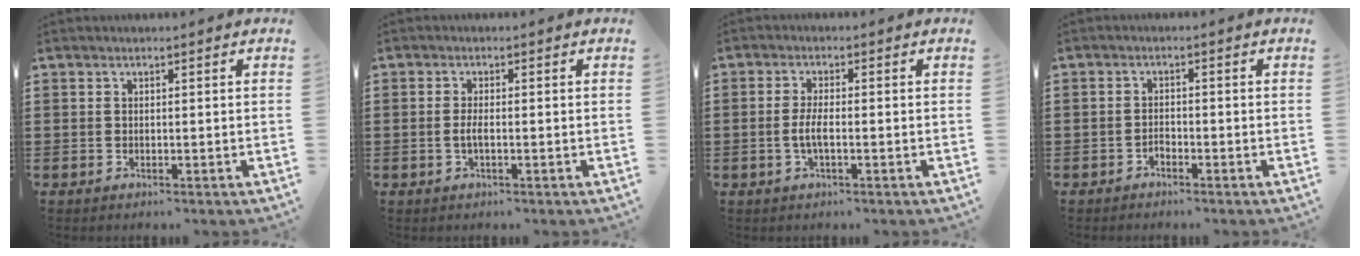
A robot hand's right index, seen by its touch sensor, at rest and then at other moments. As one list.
[{"total": 1.9, "force": [-0.4, 0.4, 1.9], "torque": [-0.041, -0.003, -0.009]}, {"total": 3.2, "force": [-0.7, 0.7, 3.0], "torque": [-0.067, -0.002, -0.018]}, {"total": 1.3, "force": [-1.1, 0.6, 0.3], "torque": [-0.010, 0.000, -0.023]}]